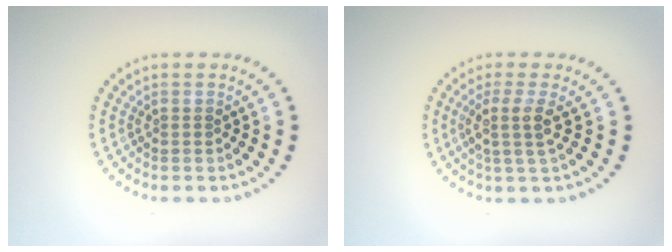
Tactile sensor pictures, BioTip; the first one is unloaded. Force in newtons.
{"total": 2.4, "press": 1.8, "slide": 1.5}